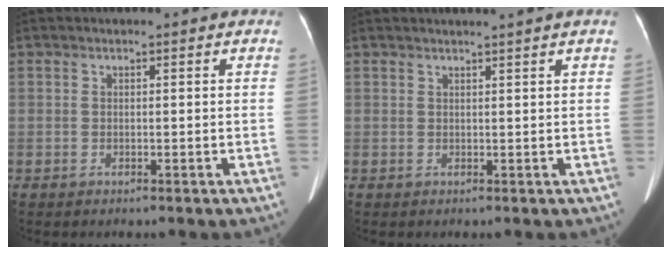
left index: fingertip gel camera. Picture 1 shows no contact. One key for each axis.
{"total": 2.7, "fx": 2.3, "fy": -0.8, "fz": 1.2, "tx": -0.015, "ty": 0.009, "tz": 0.035}